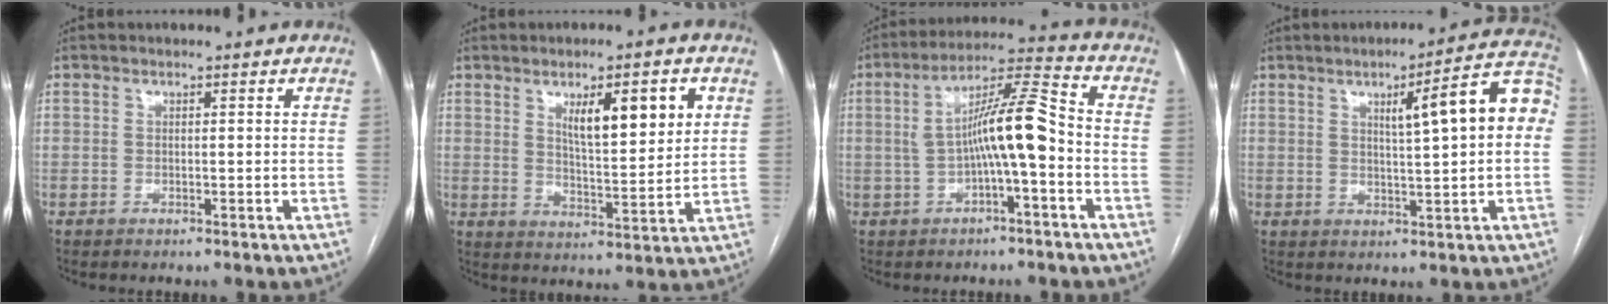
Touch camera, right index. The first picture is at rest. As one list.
[{"total": 9.7, "force": [4.0, 2.1, 8.6], "torque": [-0.137, -0.003, 0.068]}, {"total": 10.0, "force": [-1.3, 0.9, 9.9], "torque": [-0.172, 0.032, -0.024]}, {"total": 11.4, "force": [2.1, 1.1, 11.2], "torque": [-0.146, 0.027, 0.025]}]